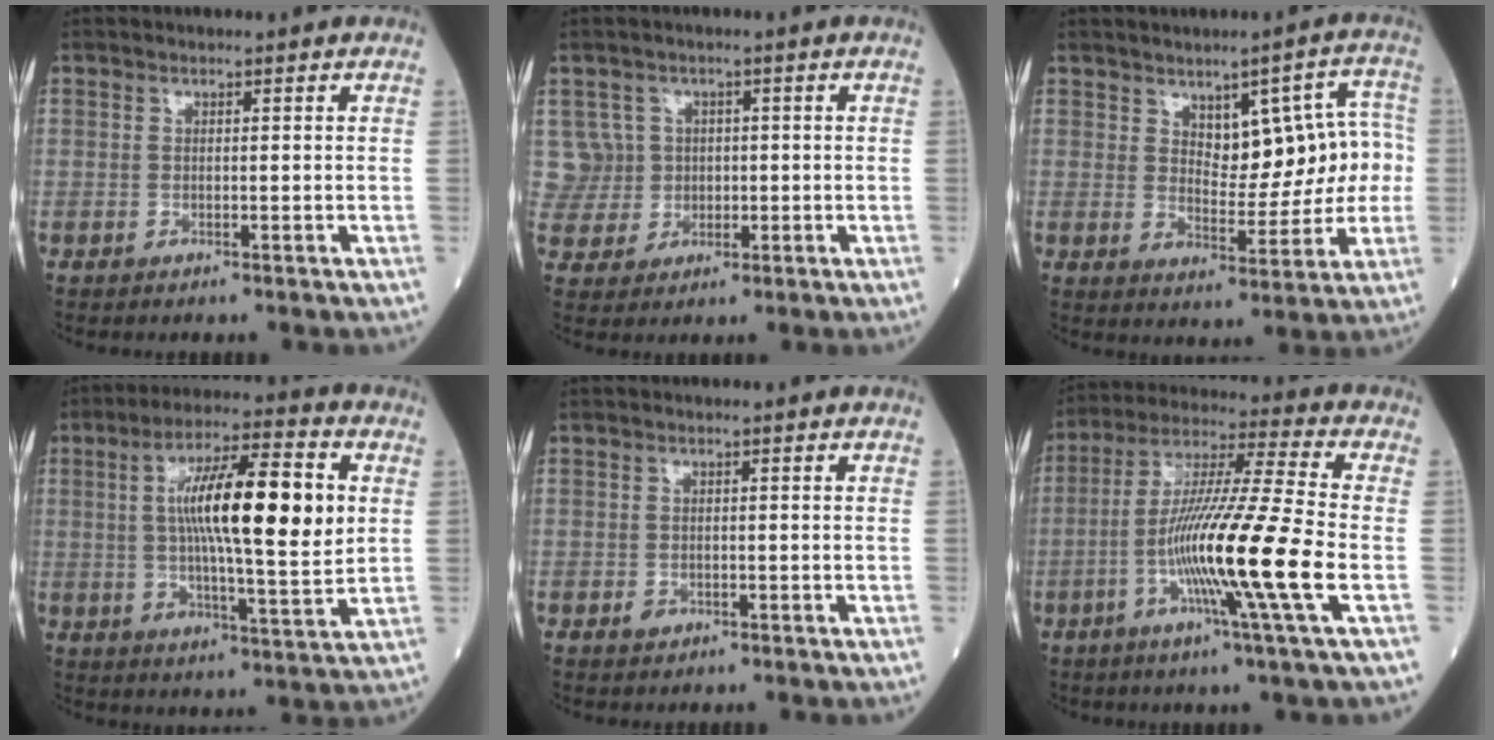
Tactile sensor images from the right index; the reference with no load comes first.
{"total": 5.8, "force": [1.3, 5.6, -0.3], "torque": [0.014, 0.024, 0.033]}
{"total": 10.0, "force": [2.0, 4.8, 8.6], "torque": [-0.099, 0.033, 0.037]}
{"total": 17.3, "force": [3.0, 2.4, 16.8], "torque": [-0.286, 0.013, 0.042]}
{"total": 1.1, "force": [-0.6, 0.8, 0.5], "torque": [-0.006, 0.002, -0.006]}
{"total": 16.6, "force": [-4.4, -1.9, 15.9], "torque": [-0.295, -0.015, -0.093]}